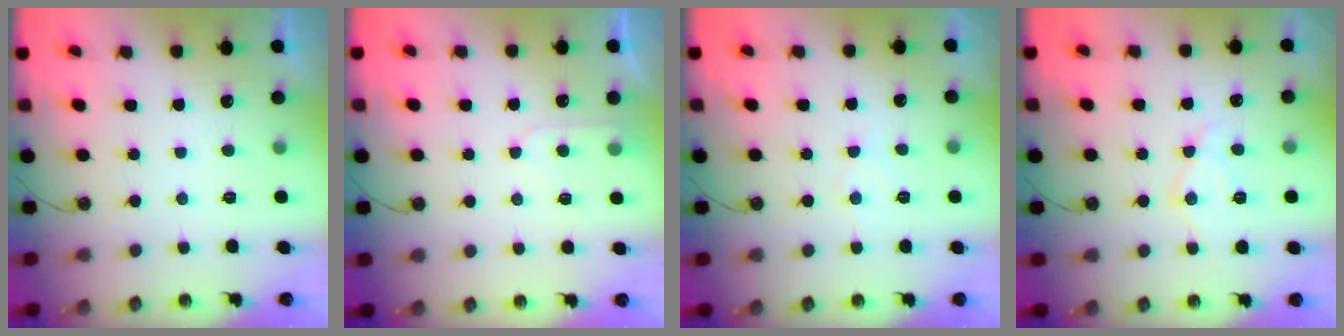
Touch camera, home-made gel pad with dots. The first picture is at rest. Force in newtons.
{"total": 5.3, "press": 5.2, "slide": 0.6}
{"total": 6.5, "press": 6.4, "slide": 0.8}
{"total": 10.0, "press": 10.0, "slide": 0.9}